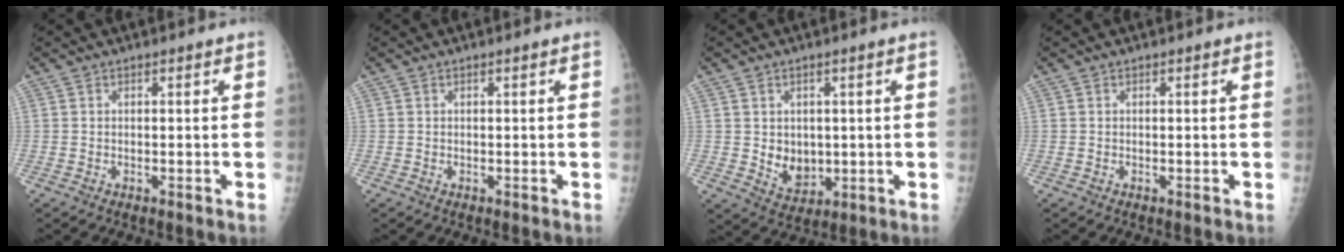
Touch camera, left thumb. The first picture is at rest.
{"total": 0.0}
{"total": 5.7, "force": [0.2, 4.5, 3.6], "torque": [-0.033, -0.012, 0.021]}
{"total": 0.0}